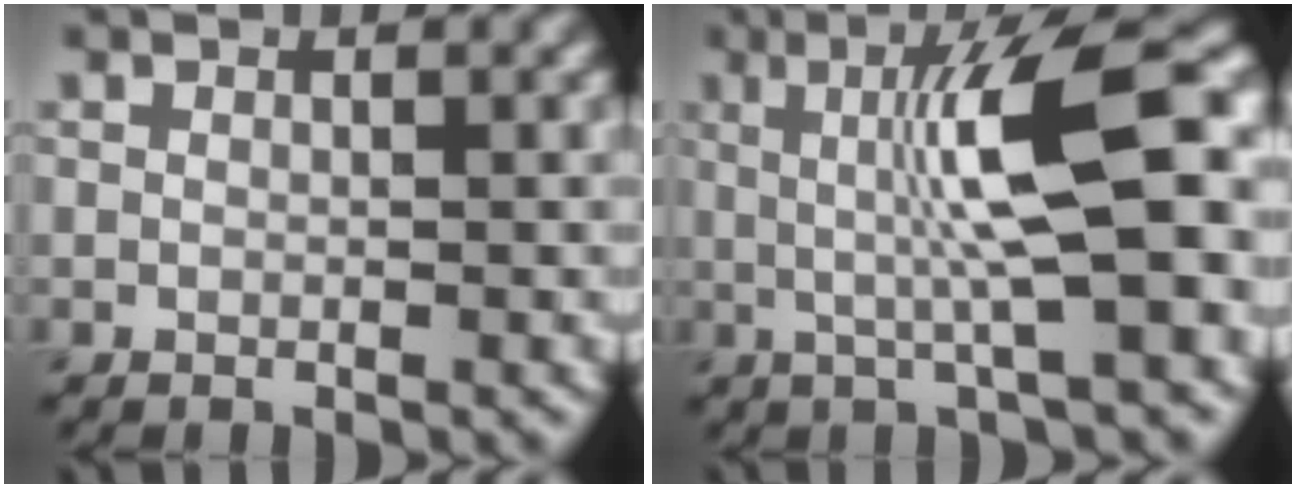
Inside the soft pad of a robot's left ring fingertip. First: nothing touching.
{"total": 10.2, "force": [1.0, 2.0, 10.0], "torque": [-0.145, 0.007, 0.016]}